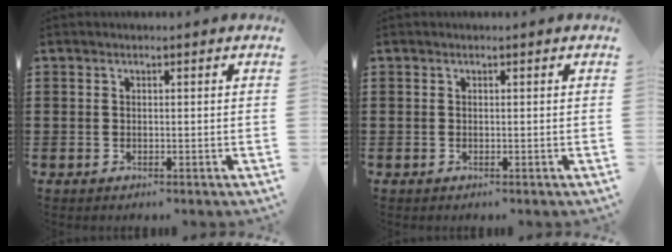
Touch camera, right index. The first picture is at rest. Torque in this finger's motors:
{"motor_torque": [0.00, 0.00, 0.03, -0.01]}